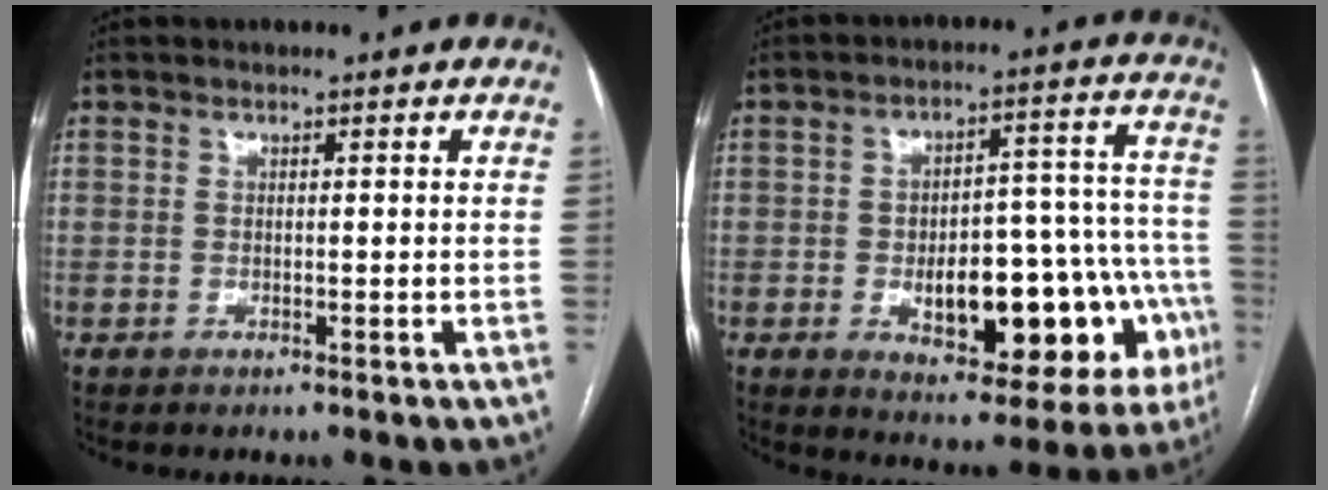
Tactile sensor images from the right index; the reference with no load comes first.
{"total": 20.0, "force": [-5.9, 8.5, 17.1], "torque": [-0.151, 0.045, -0.055]}